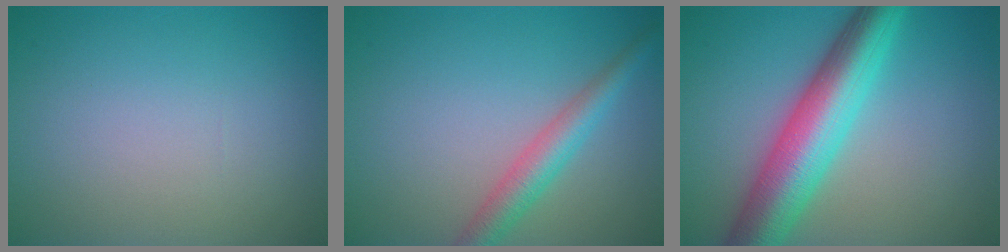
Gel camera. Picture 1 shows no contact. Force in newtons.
{"total": 3.4, "press": 3.4, "slide": 0.1}
{"total": 8.8, "press": 8.7, "slide": 0.3}